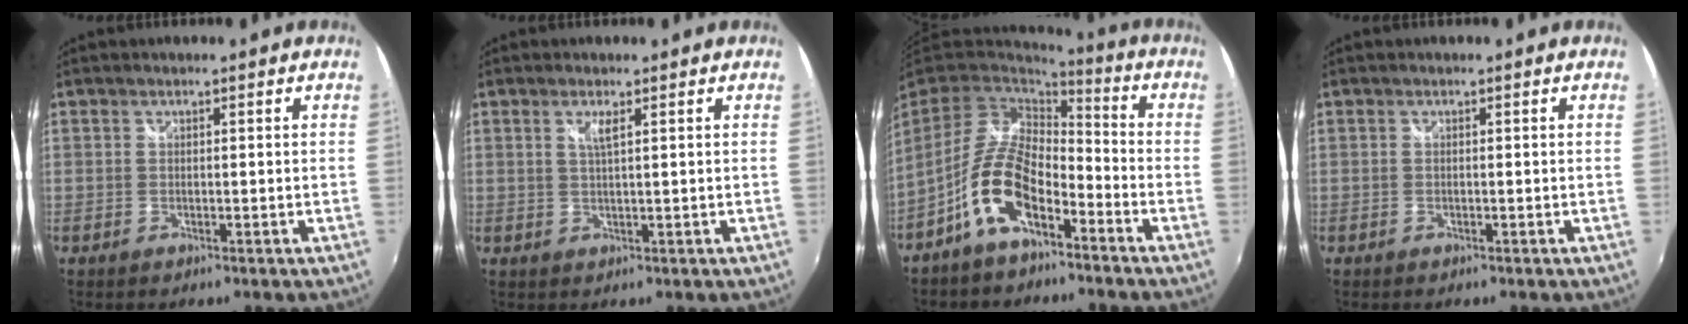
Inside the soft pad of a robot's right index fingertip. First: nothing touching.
{"total": 2.0, "force": [0.9, 0.1, 1.8], "torque": [-0.032, -0.002, 0.015]}
{"total": 12.9, "force": [-6.9, 6.0, 9.1], "torque": [-0.189, 0.004, -0.131]}
{"total": 0.0}